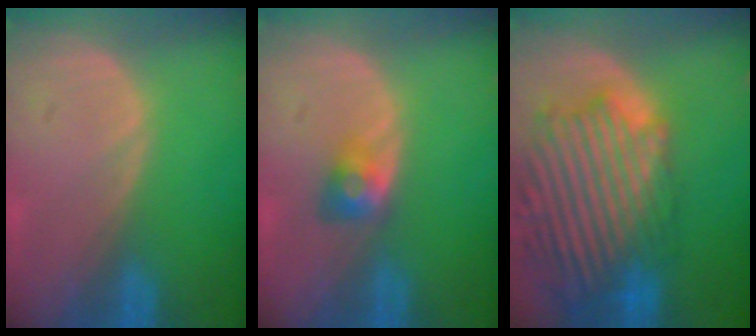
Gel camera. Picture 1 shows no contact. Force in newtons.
{"total": 2.9, "press": 2.5, "slide": 1.6}
{"total": 14.3, "press": 12.4, "slide": 7.1}